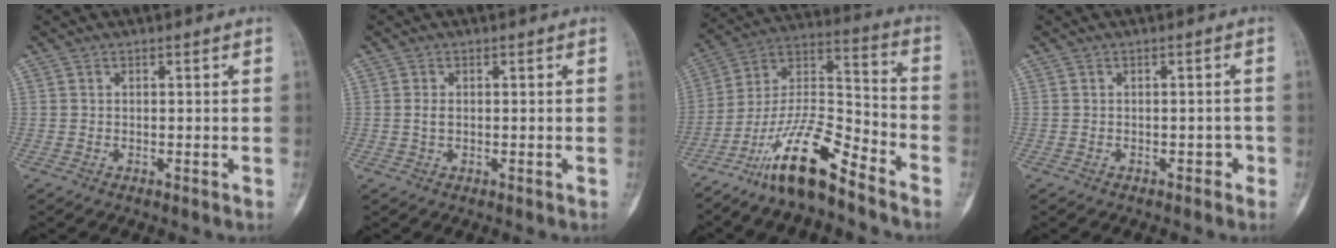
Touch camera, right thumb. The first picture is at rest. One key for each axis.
{"total": 1.3, "fx": 0.1, "fy": 0.8, "fz": 1.1, "tx": -0.018, "ty": 0.000, "tz": 0.001}
{"total": 16.4, "fx": -11.7, "fy": 4.1, "fz": 10.7, "tx": -0.194, "ty": 0.086, "tz": -0.217}
{"total": 1.6, "fx": -0.9, "fy": 1.1, "fz": 0.8, "tx": -0.004, "ty": 0.010, "tz": -0.012}